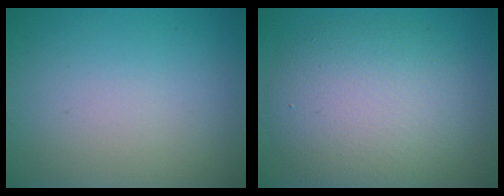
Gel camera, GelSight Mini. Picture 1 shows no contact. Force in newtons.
{"total": 7.5, "press": 7.5, "slide": 0.4}